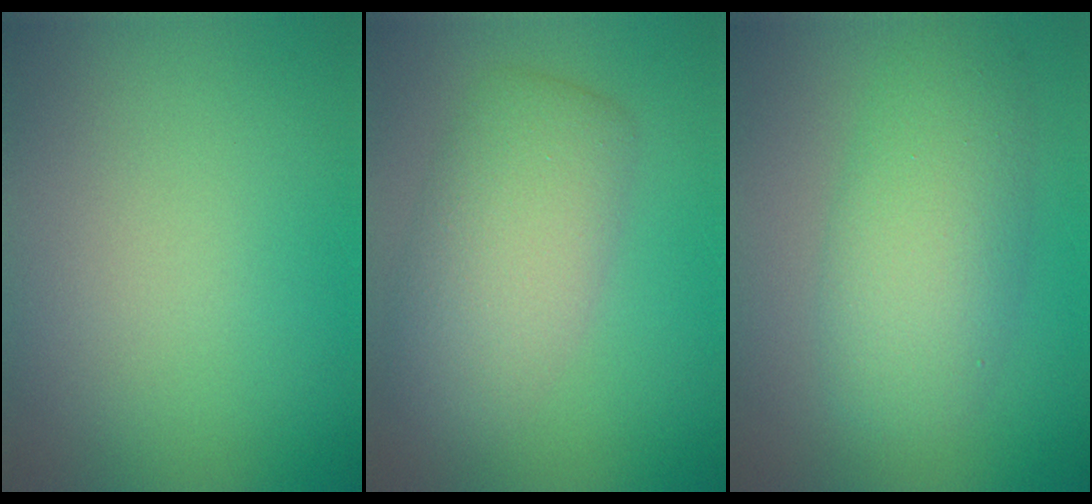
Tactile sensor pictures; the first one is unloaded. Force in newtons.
{"total": 5.3, "press": 5.3, "slide": 0.1}
{"total": 5.5, "press": 5.5, "slide": 0.2}